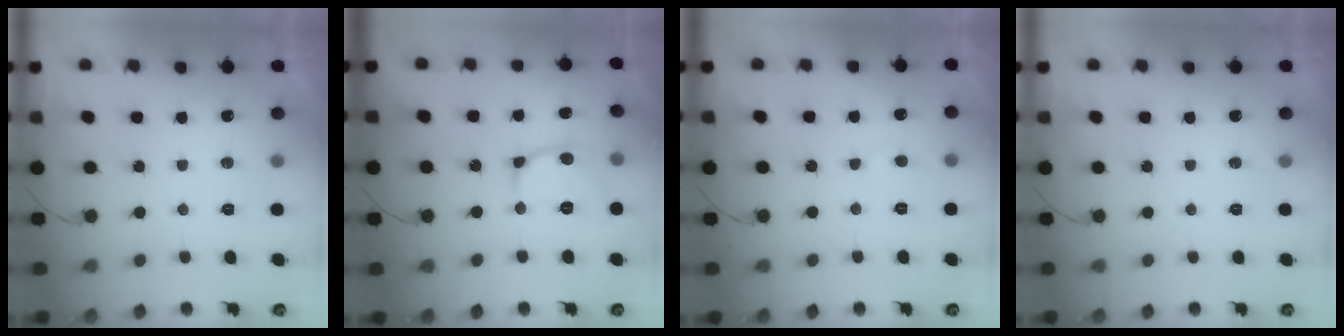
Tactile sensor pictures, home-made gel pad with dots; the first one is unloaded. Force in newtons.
{"total": 7.5, "press": 7.4, "slide": 0.9}
{"total": 3.7, "press": 3.7, "slide": 0.5}
{"total": 0.0}